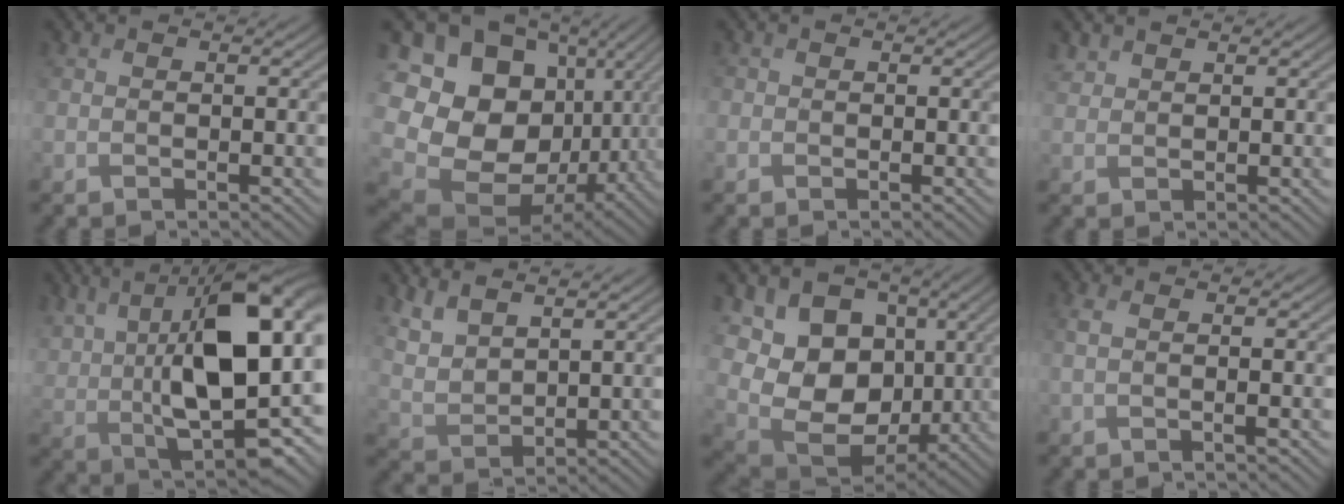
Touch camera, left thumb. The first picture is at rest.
{"total": 17.0, "force": [1.8, 13.6, 10.0], "torque": [-0.238, -0.016, 0.058]}
{"total": 0.8, "force": [-0.2, 0.8, 0.0], "torque": [0.006, -0.001, -0.008]}
{"total": 2.0, "force": [1.9, 0.5, 0.0], "torque": [-0.002, 0.004, 0.045]}
{"total": 17.0, "force": [3.3, 8.1, 14.5], "torque": [-0.256, -0.001, 0.068]}
{"total": 5.5, "force": [4.5, 1.6, 2.6], "torque": [-0.061, -0.001, 0.101]}
{"total": 15.3, "force": [3.5, 11.7, 9.2], "torque": [-0.215, 0.005, 0.077]}
{"total": 1.4, "force": [0.3, -0.2, 1.4], "torque": [-0.030, 0.002, 0.001]}